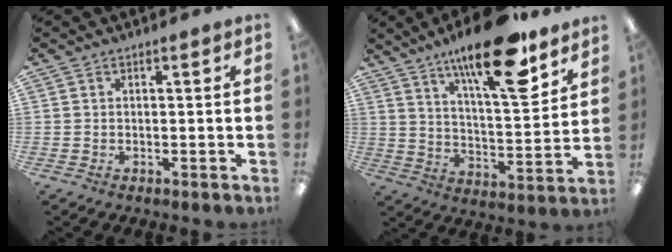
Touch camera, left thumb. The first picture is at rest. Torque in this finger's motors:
{"motor_torque": [0.88, 0.30, 1.60, -1.18, 0.33]}